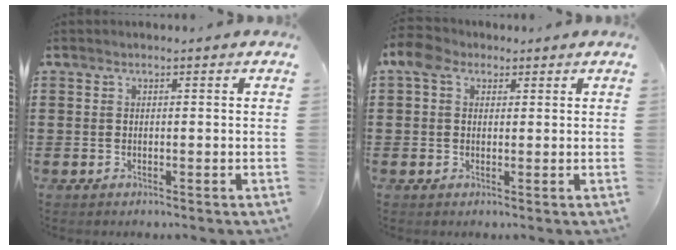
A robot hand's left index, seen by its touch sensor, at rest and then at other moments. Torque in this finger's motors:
{"motor_torque": [-0.68, 1.19, -0.24, -0.19]}